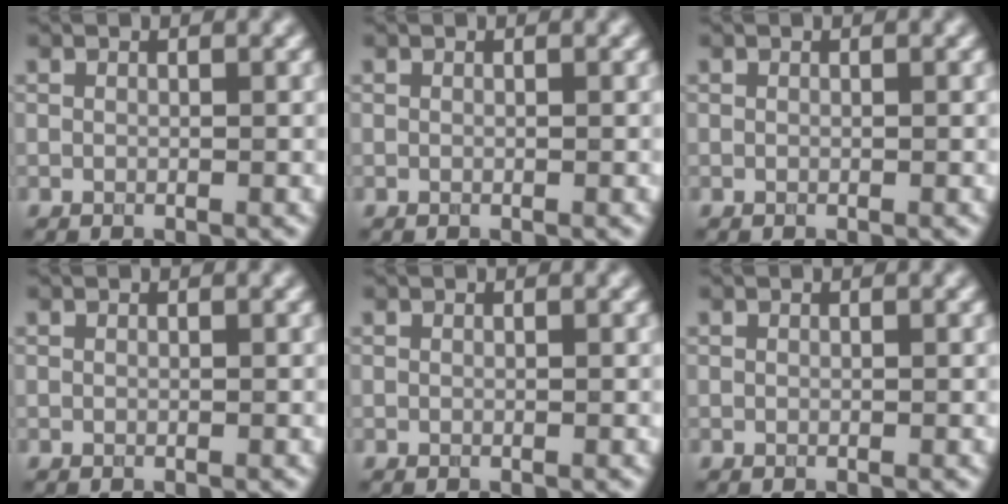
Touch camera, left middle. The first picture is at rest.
{"total": 0.0}
{"total": 0.0}
{"total": 0.0}
{"total": 0.0}
{"total": 0.0}